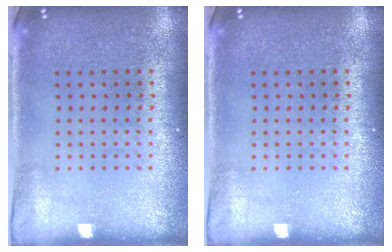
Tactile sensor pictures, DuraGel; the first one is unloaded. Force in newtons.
{"total": 0.0}